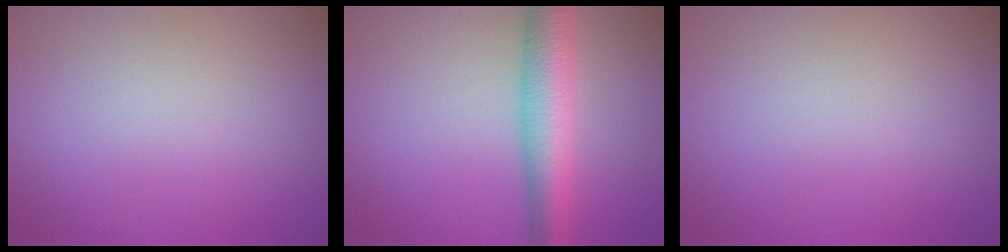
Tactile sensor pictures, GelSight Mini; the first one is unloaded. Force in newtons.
{"total": 6.3, "press": 6.3, "slide": 0.1}
{"total": 0.0}